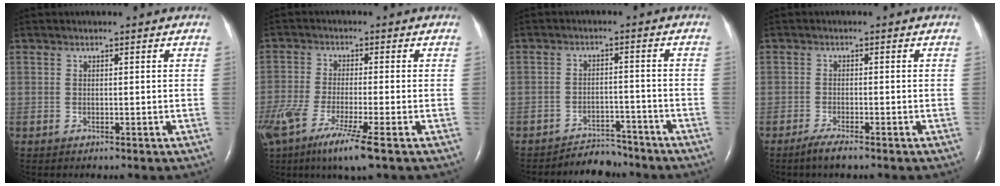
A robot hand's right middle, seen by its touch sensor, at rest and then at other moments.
{"total": 13.8, "force": [-8.5, 1.3, 10.9], "torque": [-0.233, -0.051, -0.152]}
{"total": 4.6, "force": [-4.4, 1.2, -0.7], "torque": [0.010, 0.005, -0.069]}
{"total": 2.4, "force": [-1.9, 0.1, 1.5], "torque": [-0.040, -0.006, -0.036]}